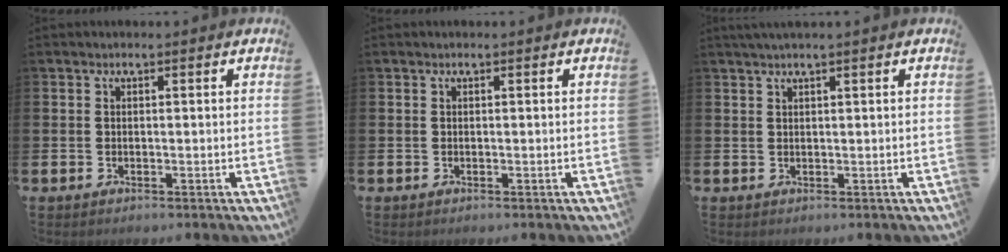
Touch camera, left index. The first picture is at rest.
{"total": 0.0}
{"total": 1.2, "force": [1.0, -0.2, 0.7], "torque": [-0.020, 0.004, 0.019]}